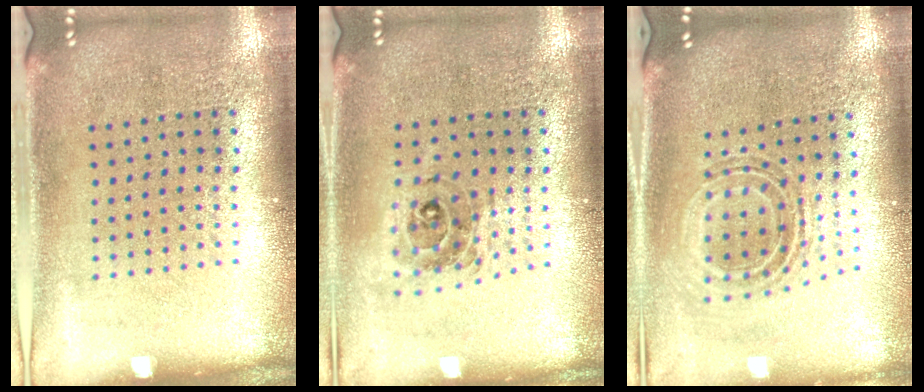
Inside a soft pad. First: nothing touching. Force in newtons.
{"total": 0.7, "press": 0.7, "slide": 0.0}
{"total": 0.8, "press": 0.8, "slide": 0.3}